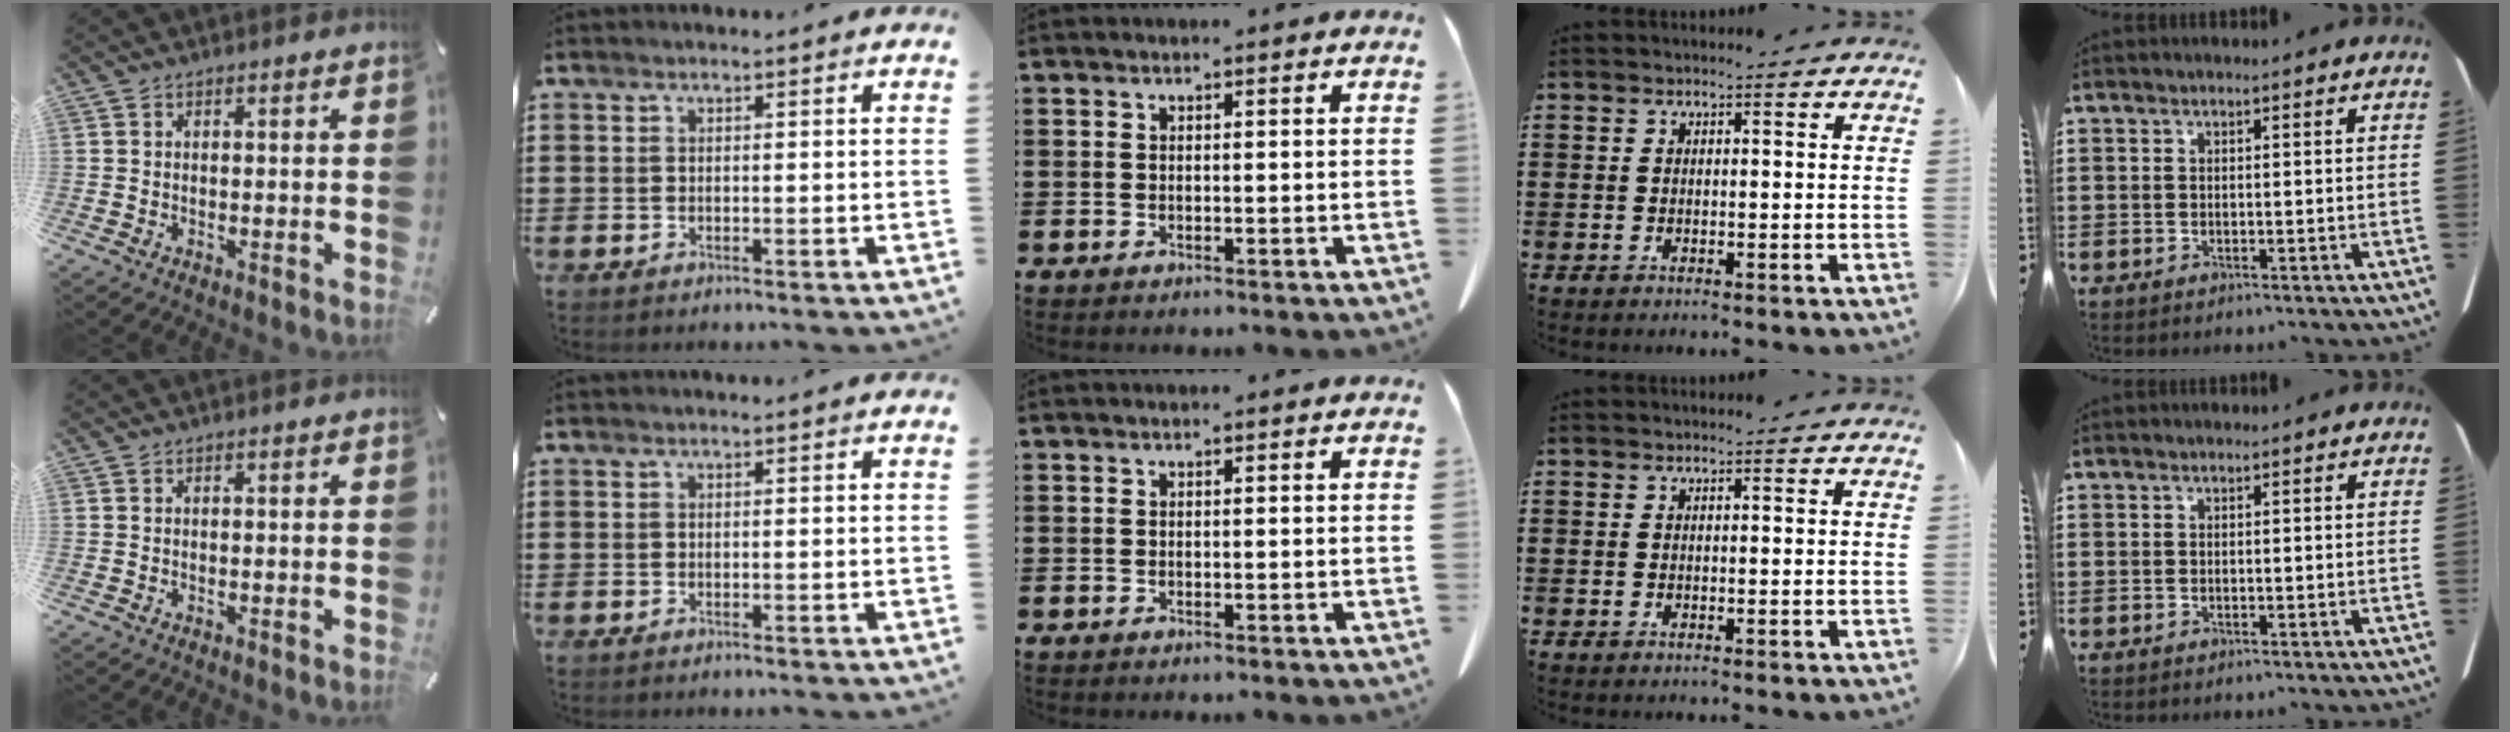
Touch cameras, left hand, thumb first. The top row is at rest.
{}